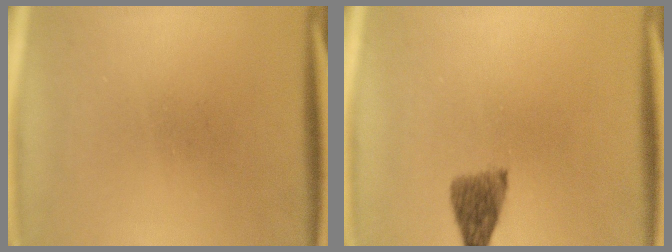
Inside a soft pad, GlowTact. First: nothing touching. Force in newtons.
{"total": 4.1}